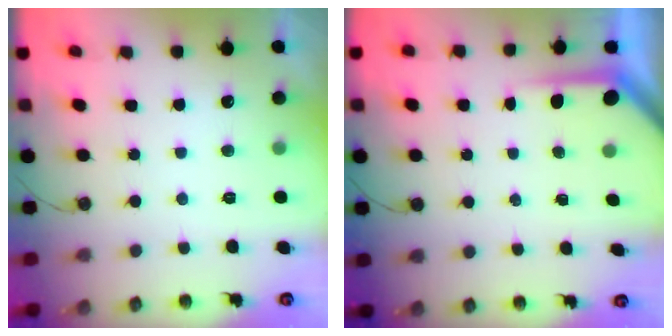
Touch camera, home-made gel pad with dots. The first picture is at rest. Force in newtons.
{"total": 4.5, "press": 4.5, "slide": 0.3}